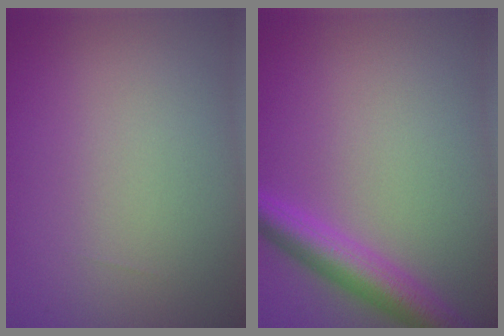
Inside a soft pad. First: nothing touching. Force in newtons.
{"total": 4.3, "press": 4.3, "slide": 0.3}